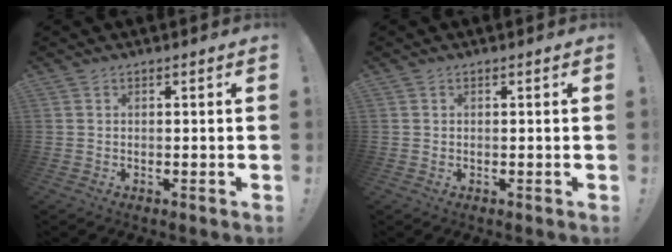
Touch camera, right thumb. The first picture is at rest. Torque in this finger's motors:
{"motor_torque": [-0.09, 0.11, -0.10, 0.49, 0.09]}